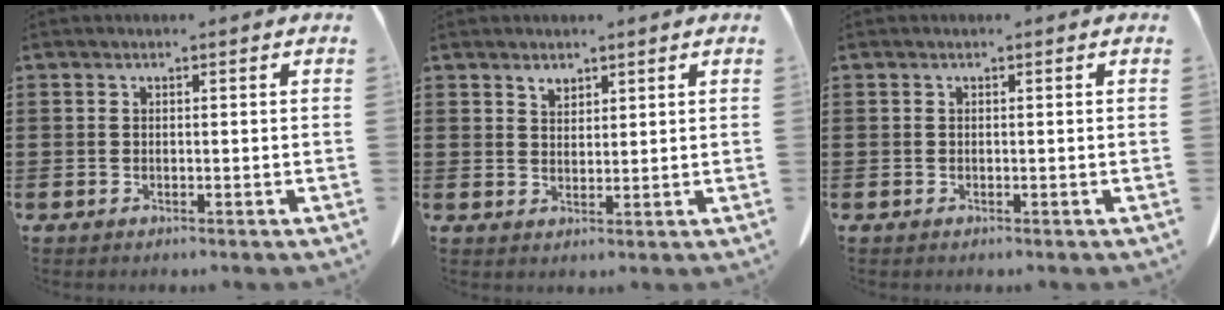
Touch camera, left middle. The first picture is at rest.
{"total": 2.0, "force": [1.8, 0.7, 0.5], "torque": [-0.004, -0.006, 0.033]}
{"total": 0.0}